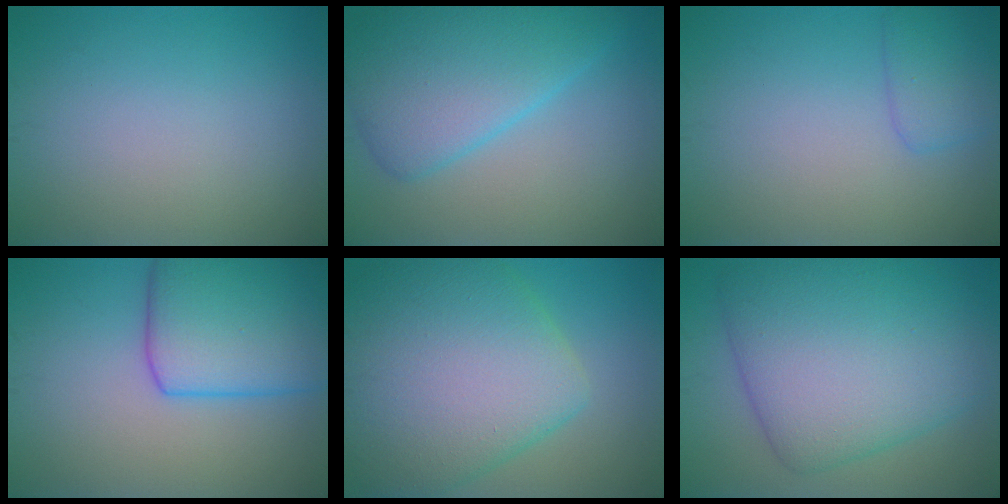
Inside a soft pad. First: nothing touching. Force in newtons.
{"total": 7.1, "press": 7.1, "slide": 0.3}
{"total": 2.2, "press": 2.2, "slide": 0.2}
{"total": 8.4, "press": 8.4, "slide": 0.5}
{"total": 11.2, "press": 11.2, "slide": 0.4}
{"total": 11.0, "press": 11.0, "slide": 0.2}